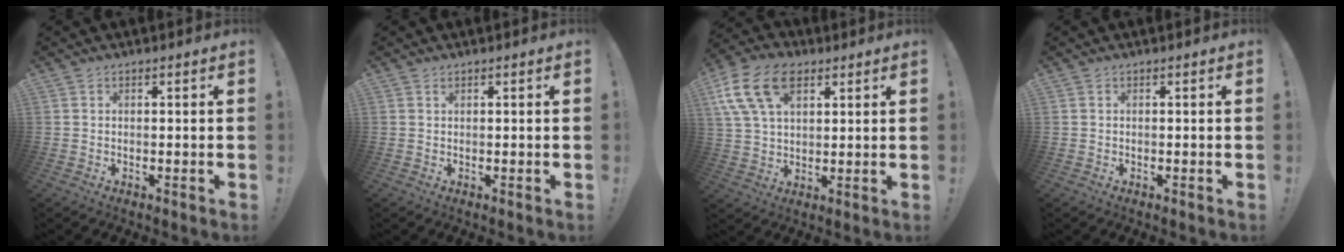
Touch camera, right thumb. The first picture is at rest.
{"total": 0.0}
{"total": 15.2, "force": [6.9, 9.5, 9.8], "torque": [-0.200, -0.012, 0.132]}
{"total": 0.0}